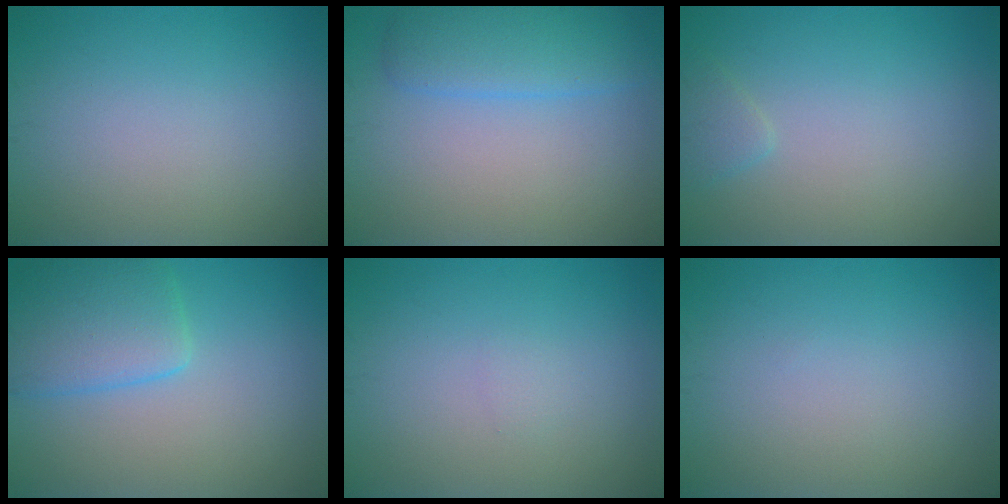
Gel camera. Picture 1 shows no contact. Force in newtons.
{"total": 3.9, "press": 3.9, "slide": 0.3}
{"total": 1.1, "press": 1.1, "slide": 0.1}
{"total": 4.6, "press": 4.6, "slide": 0.5}
{"total": 0.5, "press": 0.5, "slide": 0.1}
{"total": 0.0}